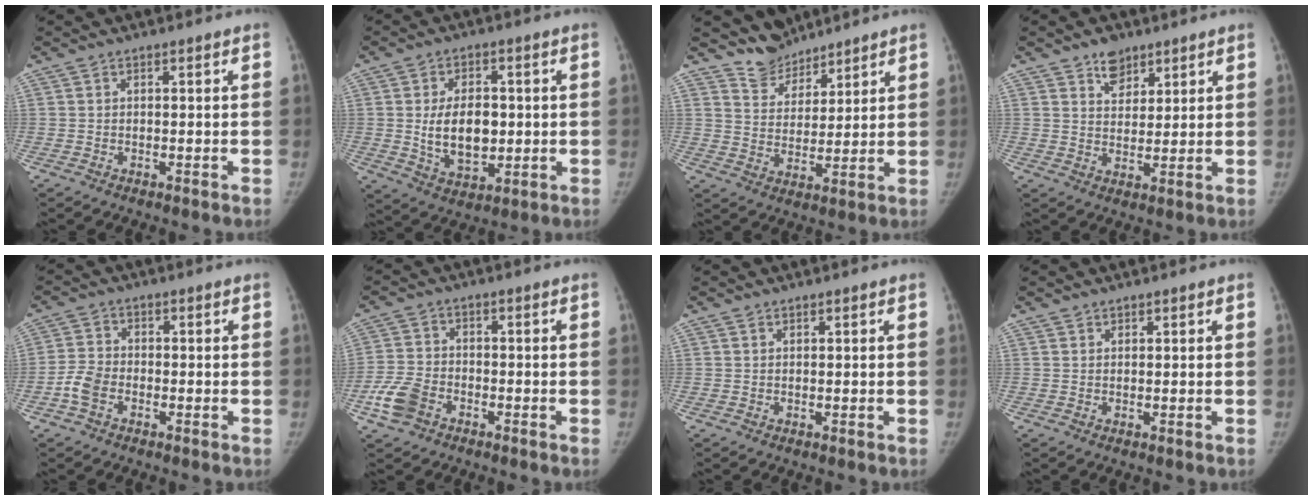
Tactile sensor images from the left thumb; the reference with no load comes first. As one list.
[{"total": 10.6, "force": [0.1, 6.7, 8.2], "torque": [-0.113, -0.009, 0.011]}, {"total": 6.8, "force": [6.2, 2.9, -0.2], "torque": [0.031, -0.053, 0.122]}, {"total": 5.1, "force": [3.5, 3.2, 1.8], "torque": [-0.001, -0.025, 0.060]}, {"total": 4.5, "force": [-2.1, 3.0, 2.6], "torque": [-0.050, 0.012, -0.047]}, {"total": 6.6, "force": [-3.4, 4.5, 3.4], "torque": [-0.072, 0.013, -0.068]}, {"total": 0.0}, {"total": 0.5, "force": [0.4, 0.3, -0.1], "torque": [0.009, -0.003, 0.003]}]